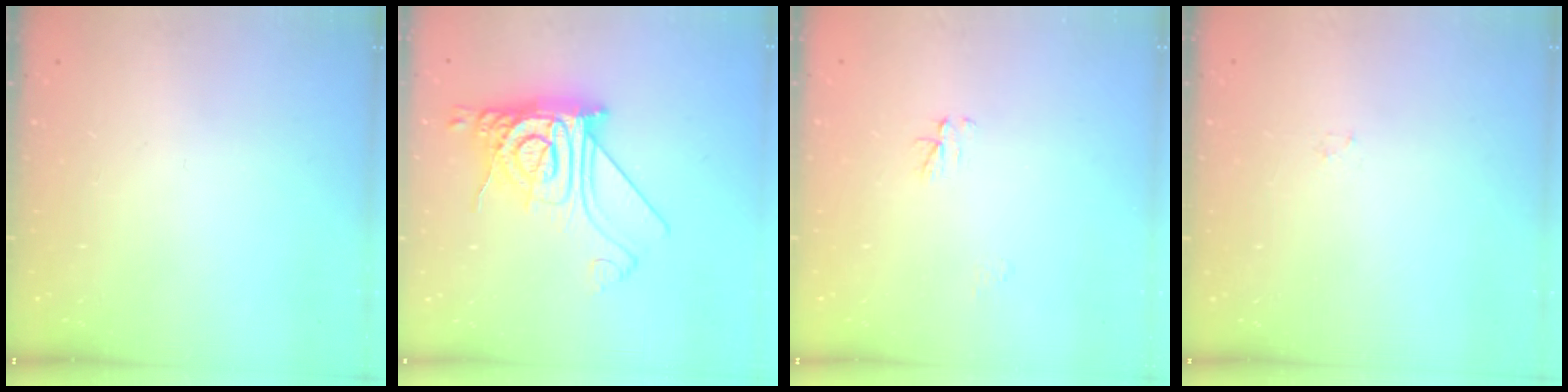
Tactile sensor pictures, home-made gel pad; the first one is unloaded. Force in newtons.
{"total": 20.3, "press": 20.2, "slide": 2.3}
{"total": 3.0, "press": 3.0, "slide": 0.4}
{"total": 0.8, "press": 0.8, "slide": 0.2}